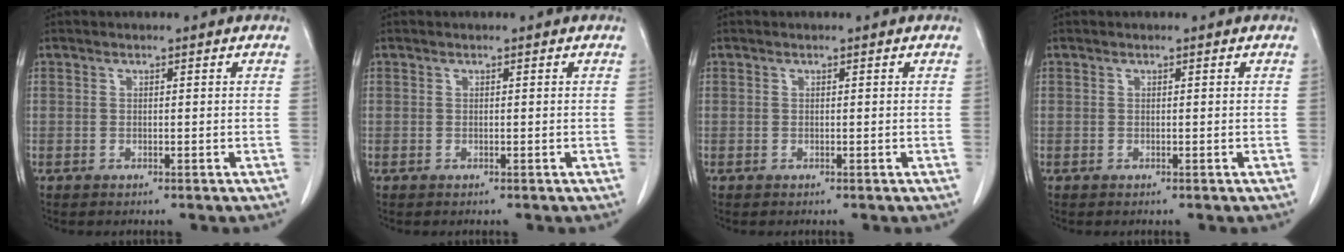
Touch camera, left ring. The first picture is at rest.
{"total": 0.0}
{"total": 0.0}
{"total": 0.0}